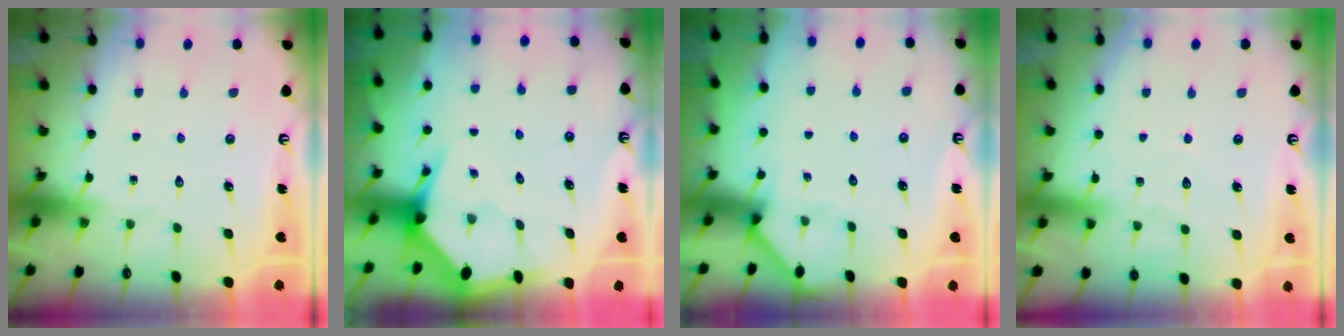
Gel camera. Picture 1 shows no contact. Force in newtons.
{"total": 3.7, "press": 3.7, "slide": 0.2}
{"total": 2.2, "press": 2.2, "slide": 0.3}
{"total": 6.5, "press": 6.5, "slide": 0.7}